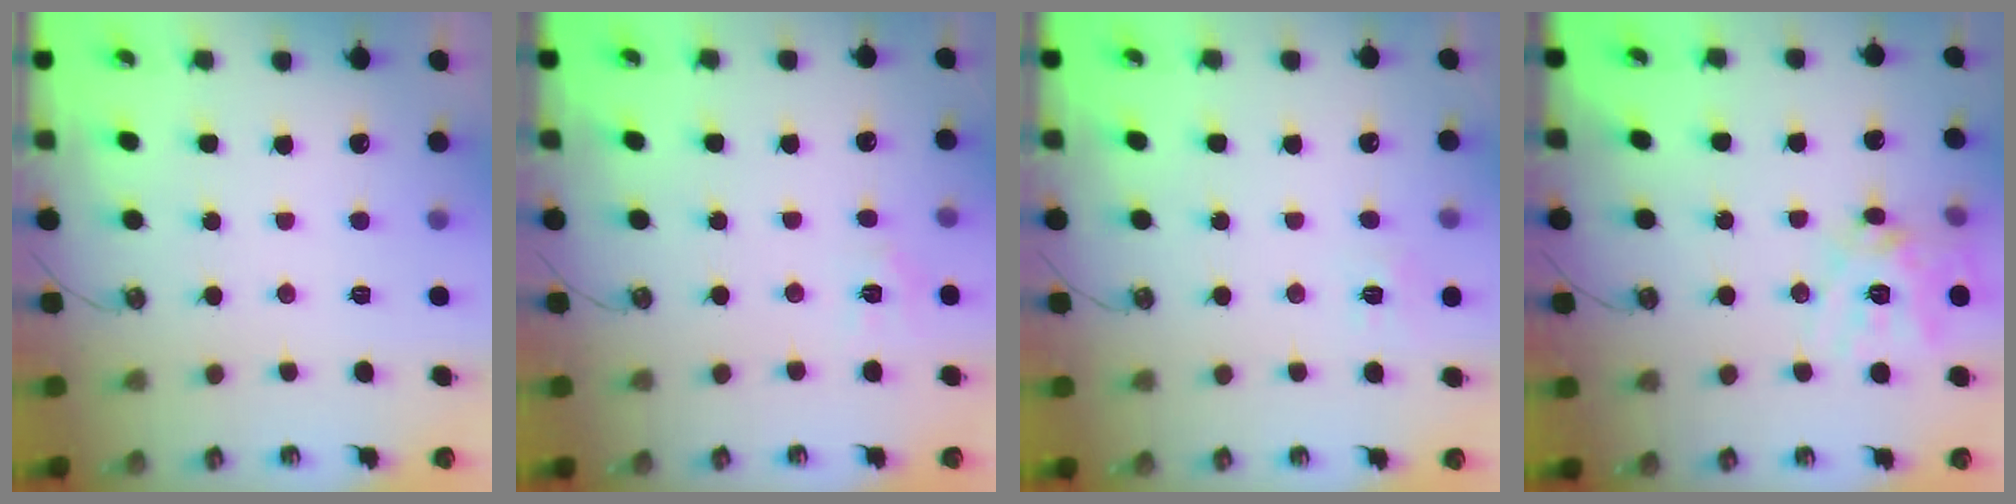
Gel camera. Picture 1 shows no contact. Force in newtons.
{"total": 4.3, "press": 4.2, "slide": 0.6}
{"total": 6.1, "press": 6.1, "slide": 0.5}
{"total": 15.4, "press": 15.2, "slide": 2.1}